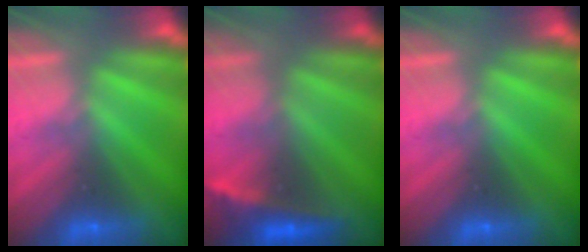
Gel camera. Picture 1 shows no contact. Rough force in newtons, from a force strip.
{"total": 2.2}
{"total": 0.0}